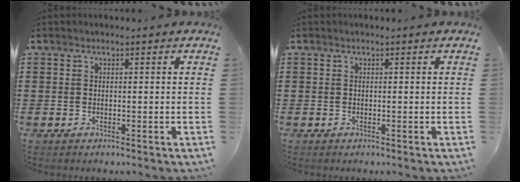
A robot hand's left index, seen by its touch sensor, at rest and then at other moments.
{"total": 0.0}